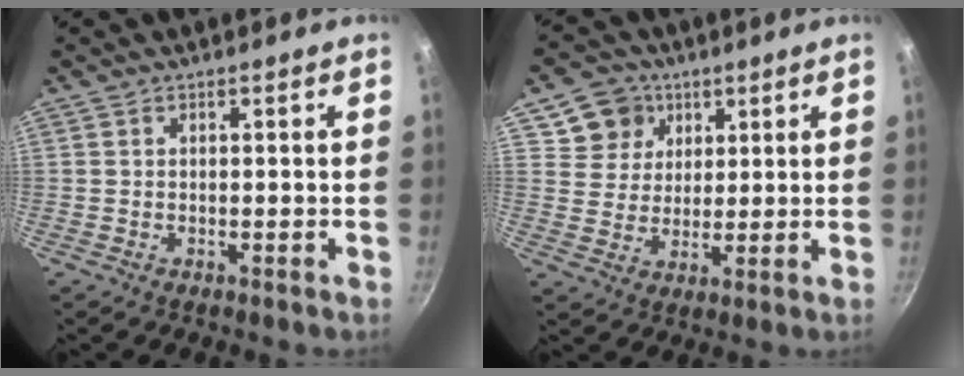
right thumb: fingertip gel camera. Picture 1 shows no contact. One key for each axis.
{"total": 8.6, "fx": 4.1, "fy": 7.3, "fz": 1.9, "tx": 0.000, "ty": -0.008, "tz": 0.068}